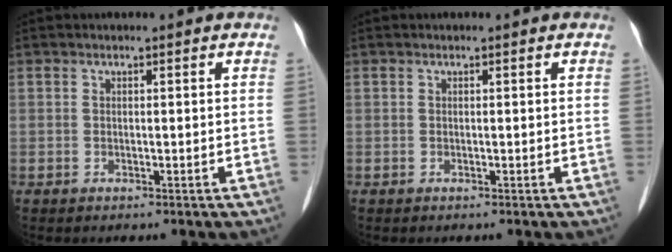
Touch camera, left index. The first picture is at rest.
{"total": 0.0}